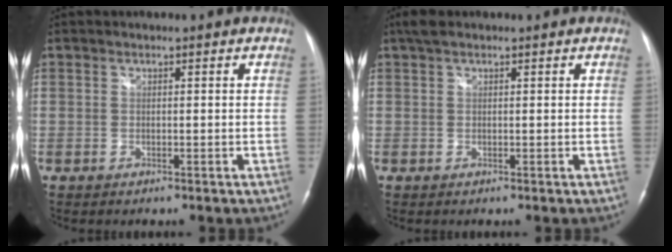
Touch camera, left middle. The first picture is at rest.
{"total": 2.2, "force": [1.6, 0.8, 1.3], "torque": [-0.030, 0.020, 0.030]}